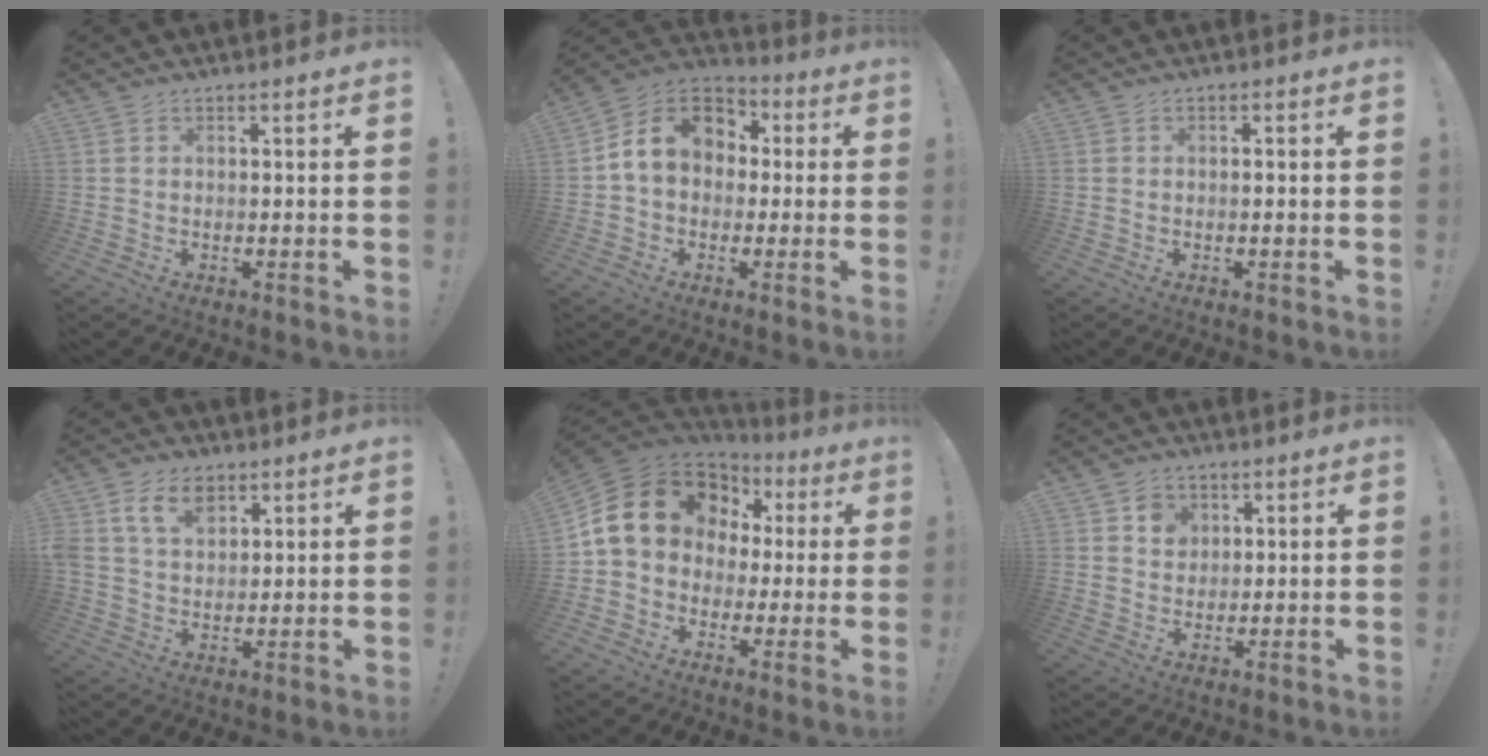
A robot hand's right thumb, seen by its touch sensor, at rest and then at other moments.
{"total": 12.2, "force": [2.3, 9.7, 7.1], "torque": [-0.099, 0.008, 0.048]}
{"total": 0.9, "force": [-0.4, 0.0, 0.8], "torque": [-0.014, 0.001, -0.008]}
{"total": 8.7, "force": [4.7, 5.6, 4.8], "torque": [-0.090, -0.003, 0.092]}
{"total": 17.6, "force": [5.4, 13.6, 9.8], "torque": [-0.156, -0.014, 0.121]}
{"total": 5.2, "force": [2.2, 4.5, 1.5], "torque": [-0.012, -0.011, 0.037]}